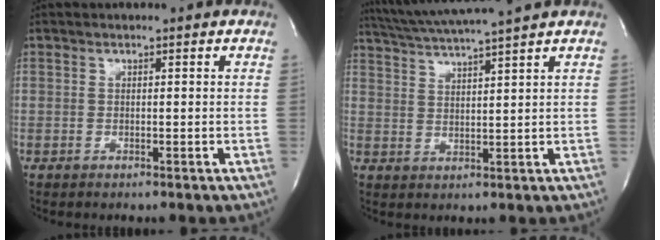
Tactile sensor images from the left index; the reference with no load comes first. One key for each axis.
{"total": 9.9, "fx": 8.7, "fy": -2.2, "fz": 4.1, "tx": -0.080, "ty": 0.005, "tz": 0.142}